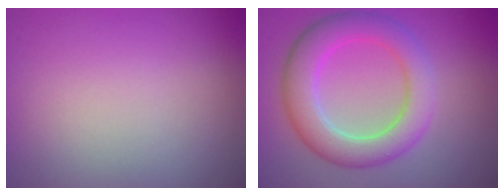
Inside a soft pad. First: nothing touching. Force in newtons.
{"total": 5.8, "press": 5.8, "slide": 0.3}